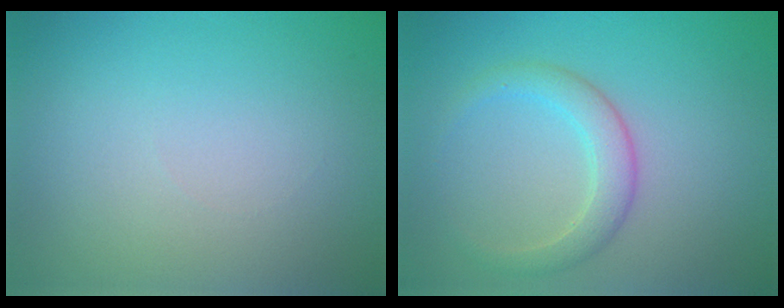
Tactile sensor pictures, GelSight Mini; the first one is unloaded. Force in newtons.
{"total": 2.7, "press": 2.7, "slide": 0.2}